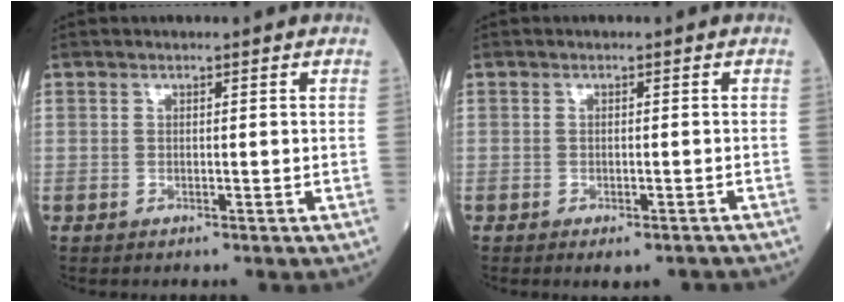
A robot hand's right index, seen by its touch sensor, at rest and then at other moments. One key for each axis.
{"total": 2.9, "fx": -2.4, "fy": 0.9, "fz": 1.4, "tx": -0.008, "ty": -0.004, "tz": -0.032}